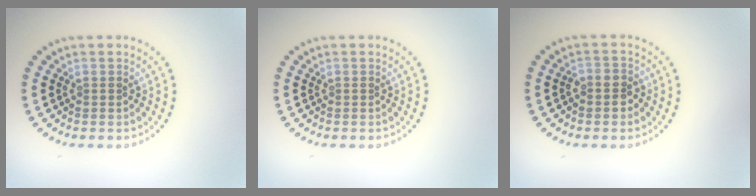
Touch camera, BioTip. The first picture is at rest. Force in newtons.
{"total": 0.0}
{"total": 2.0, "press": 1.8, "slide": 0.8}